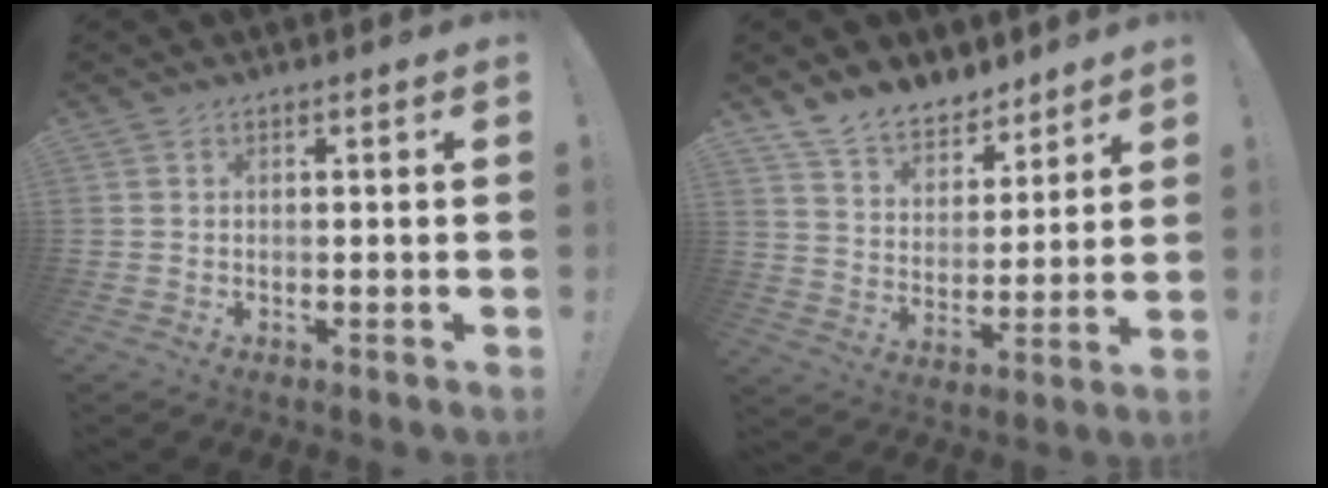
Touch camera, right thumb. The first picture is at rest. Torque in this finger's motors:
{"motor_torque": [0.05, 0.28, 0.57, 0.47, 0.01]}